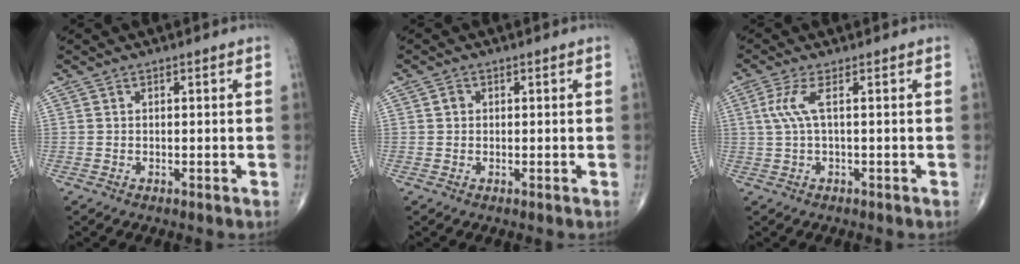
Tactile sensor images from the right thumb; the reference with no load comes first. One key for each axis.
{"total": 1.1, "fx": 0.2, "fy": 1.0, "fz": 0.5, "tx": -0.004, "ty": 0.002, "tz": 0.001}
{"total": 3.7, "fx": 0.7, "fy": 0.5, "fz": 3.6, "tx": -0.107, "ty": 0.009, "tz": 0.015}